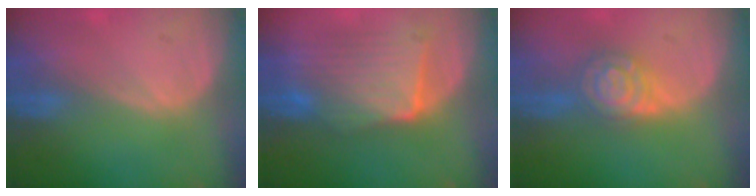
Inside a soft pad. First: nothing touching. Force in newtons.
{"total": 9.3, "press": 8.7, "slide": 3.1}
{"total": 6.1, "press": 6.1, "slide": 0.4}